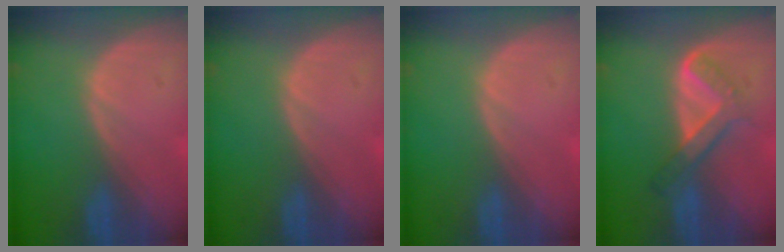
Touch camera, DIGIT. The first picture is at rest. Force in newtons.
{"total": 0.0}
{"total": 0.0}
{"total": 5.3, "press": 5.1, "slide": 1.4}